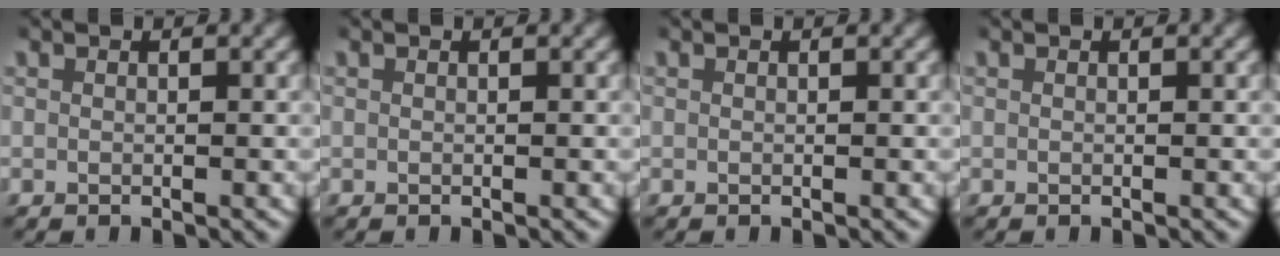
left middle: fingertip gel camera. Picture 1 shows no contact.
{"total": 0.0}
{"total": 0.0}
{"total": 0.0}